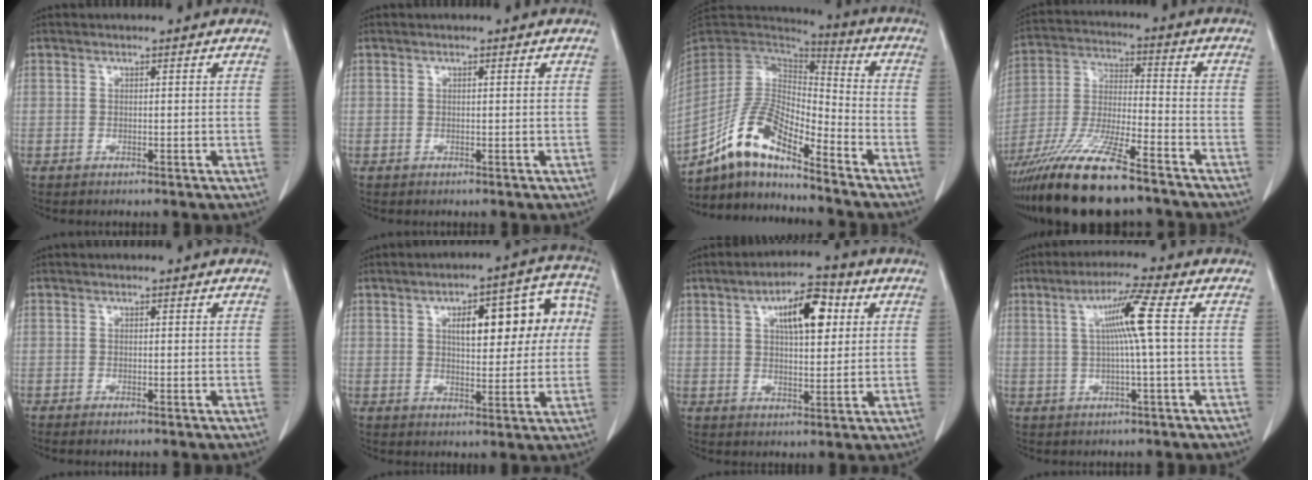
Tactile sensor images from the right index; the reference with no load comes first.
{"total": 0.0}
{"total": 13.2, "force": [-10.0, 2.9, 8.1], "torque": [-0.168, 0.015, -0.188]}
{"total": 18.6, "force": [-14.0, 2.5, 12.1], "torque": [-0.260, -0.040, -0.256]}
{"total": 0.9, "force": [-0.7, 0.0, 0.6], "torque": [-0.014, -0.002, -0.011]}
{"total": 13.1, "force": [2.8, 4.8, 11.9], "torque": [-0.148, 0.042, 0.039]}
{"total": 9.0, "force": [3.2, 3.1, 7.8], "torque": [-0.125, 0.016, 0.051]}
{"total": 6.7, "force": [1.2, -1.1, 6.6], "torque": [-0.120, 0.009, 0.024]}